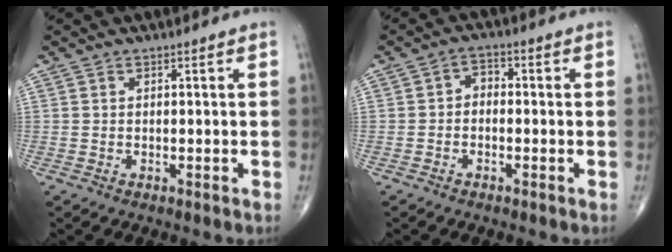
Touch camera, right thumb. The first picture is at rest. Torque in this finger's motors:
{"motor_torque": [-0.28, 0.21, 0.03, -0.07, 0.03]}